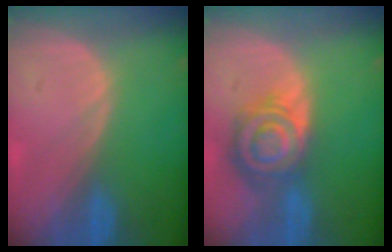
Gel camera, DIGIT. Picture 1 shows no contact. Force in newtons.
{"total": 8.5, "press": 7.4, "slide": 4.2}